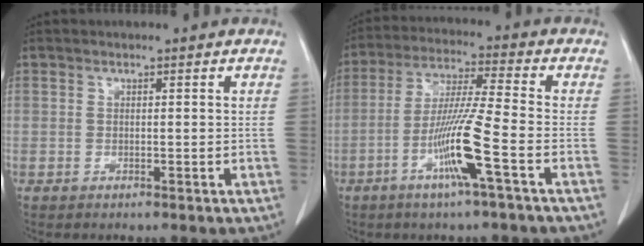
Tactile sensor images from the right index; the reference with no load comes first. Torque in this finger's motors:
{"motor_torque": [1.77, -0.38, 0.88, 0.20]}